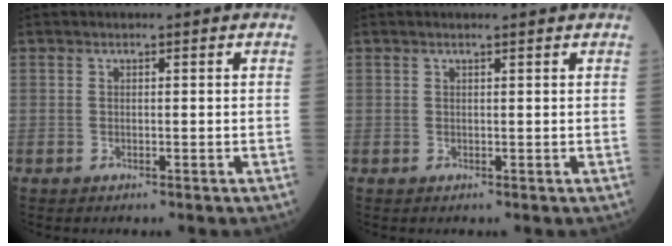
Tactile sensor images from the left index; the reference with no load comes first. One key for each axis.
{"total": 1.4, "fx": 1.0, "fy": -0.2, "fz": 0.9, "tx": -0.015, "ty": 0.007, "tz": 0.015}